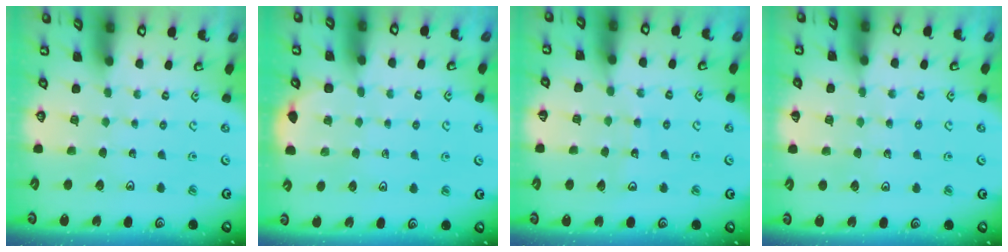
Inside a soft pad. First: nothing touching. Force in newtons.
{"total": 1.7, "press": 1.5, "slide": 0.8}
{"total": 6.9, "press": 6.9, "slide": 0.9}
{"total": 4.7, "press": 4.6, "slide": 1.2}